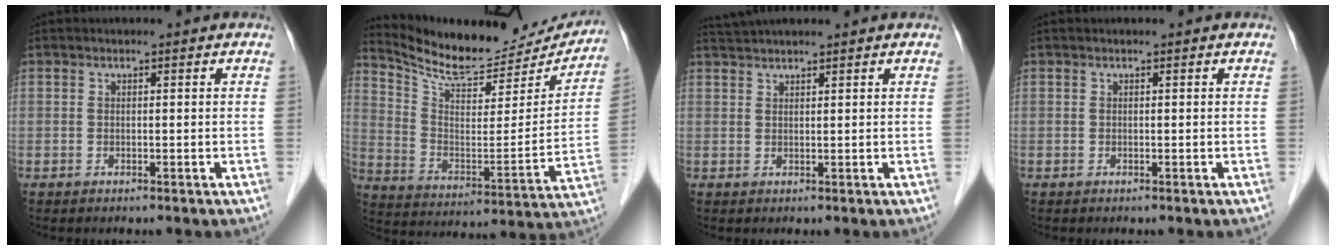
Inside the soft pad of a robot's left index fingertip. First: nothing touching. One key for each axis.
{"total": 20.1, "fx": 18.9, "fy": 5.1, "fz": 4.6, "tx": -0.078, "ty": -0.041, "tz": 0.278}
{"total": 4.3, "fx": 4.0, "fy": 0.0, "fz": 1.7, "tx": -0.030, "ty": 0.037, "tz": 0.075}
{"total": 0.0}